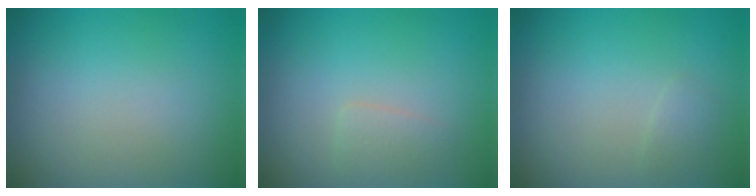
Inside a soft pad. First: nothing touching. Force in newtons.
{"total": 1.2, "press": 1.2, "slide": 0.1}
{"total": 0.7, "press": 0.7, "slide": 0.1}